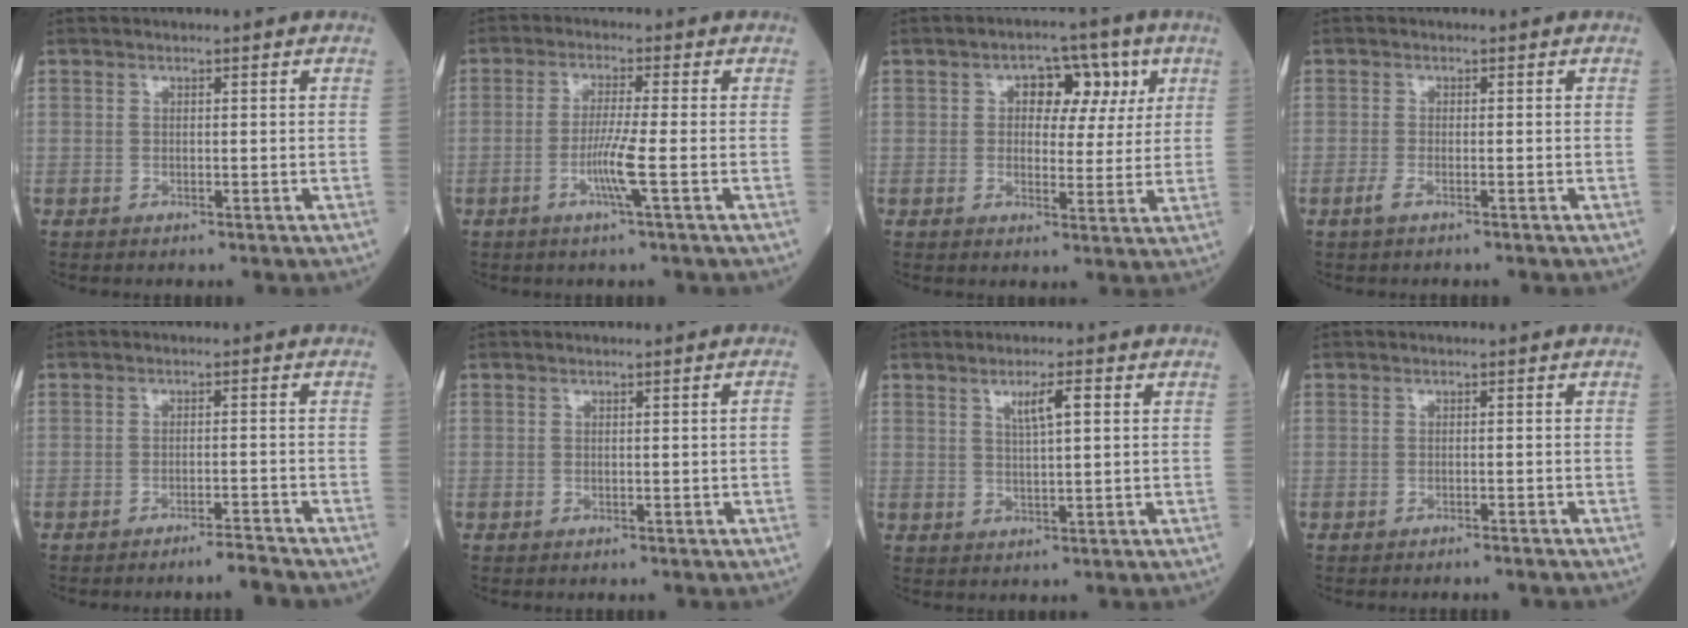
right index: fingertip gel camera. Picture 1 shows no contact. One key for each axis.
{"total": 4.9, "fx": -1.6, "fy": -0.8, "fz": 4.6, "tx": -0.090, "ty": -0.010, "tz": -0.035}
{"total": 7.2, "fx": 2.4, "fy": 4.2, "fz": 5.3, "tx": -0.059, "ty": 0.020, "tz": 0.031}
{"total": 1.5, "fx": -1.0, "fy": 0.2, "fz": 1.1, "tx": -0.029, "ty": -0.003, "tz": -0.021}
{"total": 3.0, "fx": -2.8, "fy": -0.7, "fz": 0.9, "tx": -0.014, "ty": -0.009, "tz": -0.046}
{"total": 0.6, "fx": -0.2, "fy": -0.1, "fz": 0.6, "tx": -0.010, "ty": -0.001, "tz": 0.001}
{"total": 3.8, "fx": 1.5, "fy": 0.3, "fz": 3.4, "tx": -0.059, "ty": 0.002, "tz": 0.026}
{"total": 1.8, "fx": -1.7, "fy": -0.2, "fz": 0.6, "tx": -0.010, "ty": 0.000, "tz": -0.021}